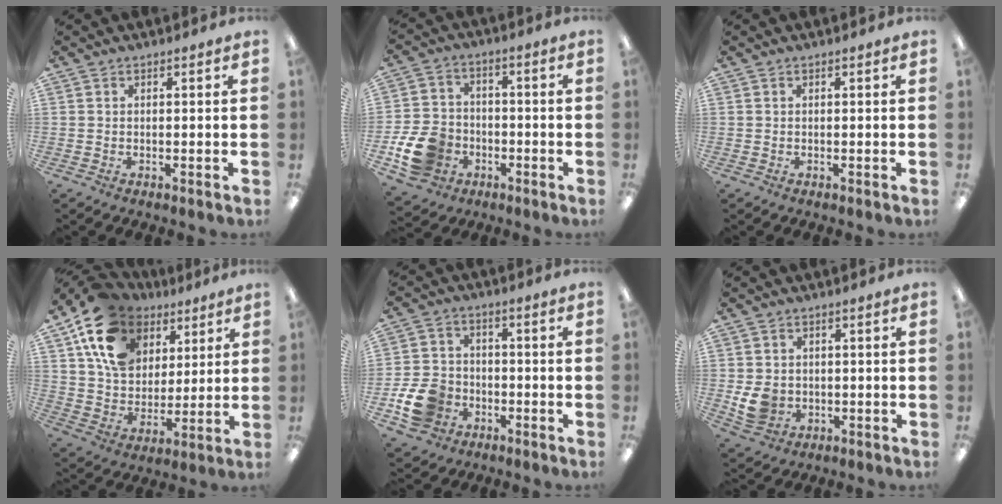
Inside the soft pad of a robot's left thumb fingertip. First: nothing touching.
{"total": 12.0, "force": [-5.0, 9.4, 5.6], "torque": [-0.135, 0.037, -0.084]}
{"total": 0.0}
{"total": 17.1, "force": [8.7, 12.6, 7.7], "torque": [-0.149, -0.031, 0.167]}
{"total": 10.7, "force": [-4.3, 8.4, 5.1], "torque": [-0.123, 0.034, -0.074]}
{"total": 6.1, "force": [-0.6, 5.3, 2.9], "torque": [-0.060, 0.002, -0.011]}